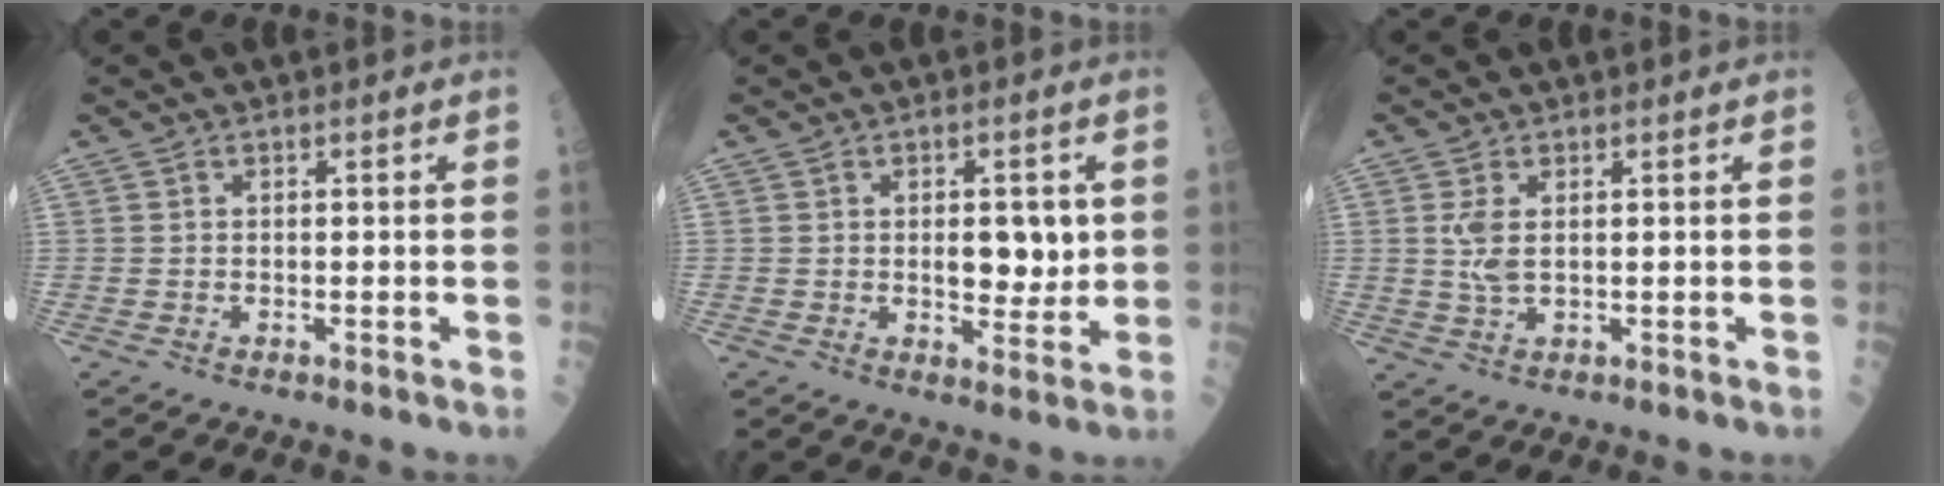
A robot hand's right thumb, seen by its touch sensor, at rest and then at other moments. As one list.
[{"total": 6.9, "force": [0.8, 3.5, 5.9], "torque": [-0.060, -0.009, 0.016]}, {"total": 3.6, "force": [0.7, 1.6, 3.1], "torque": [-0.071, -0.006, 0.021]}]